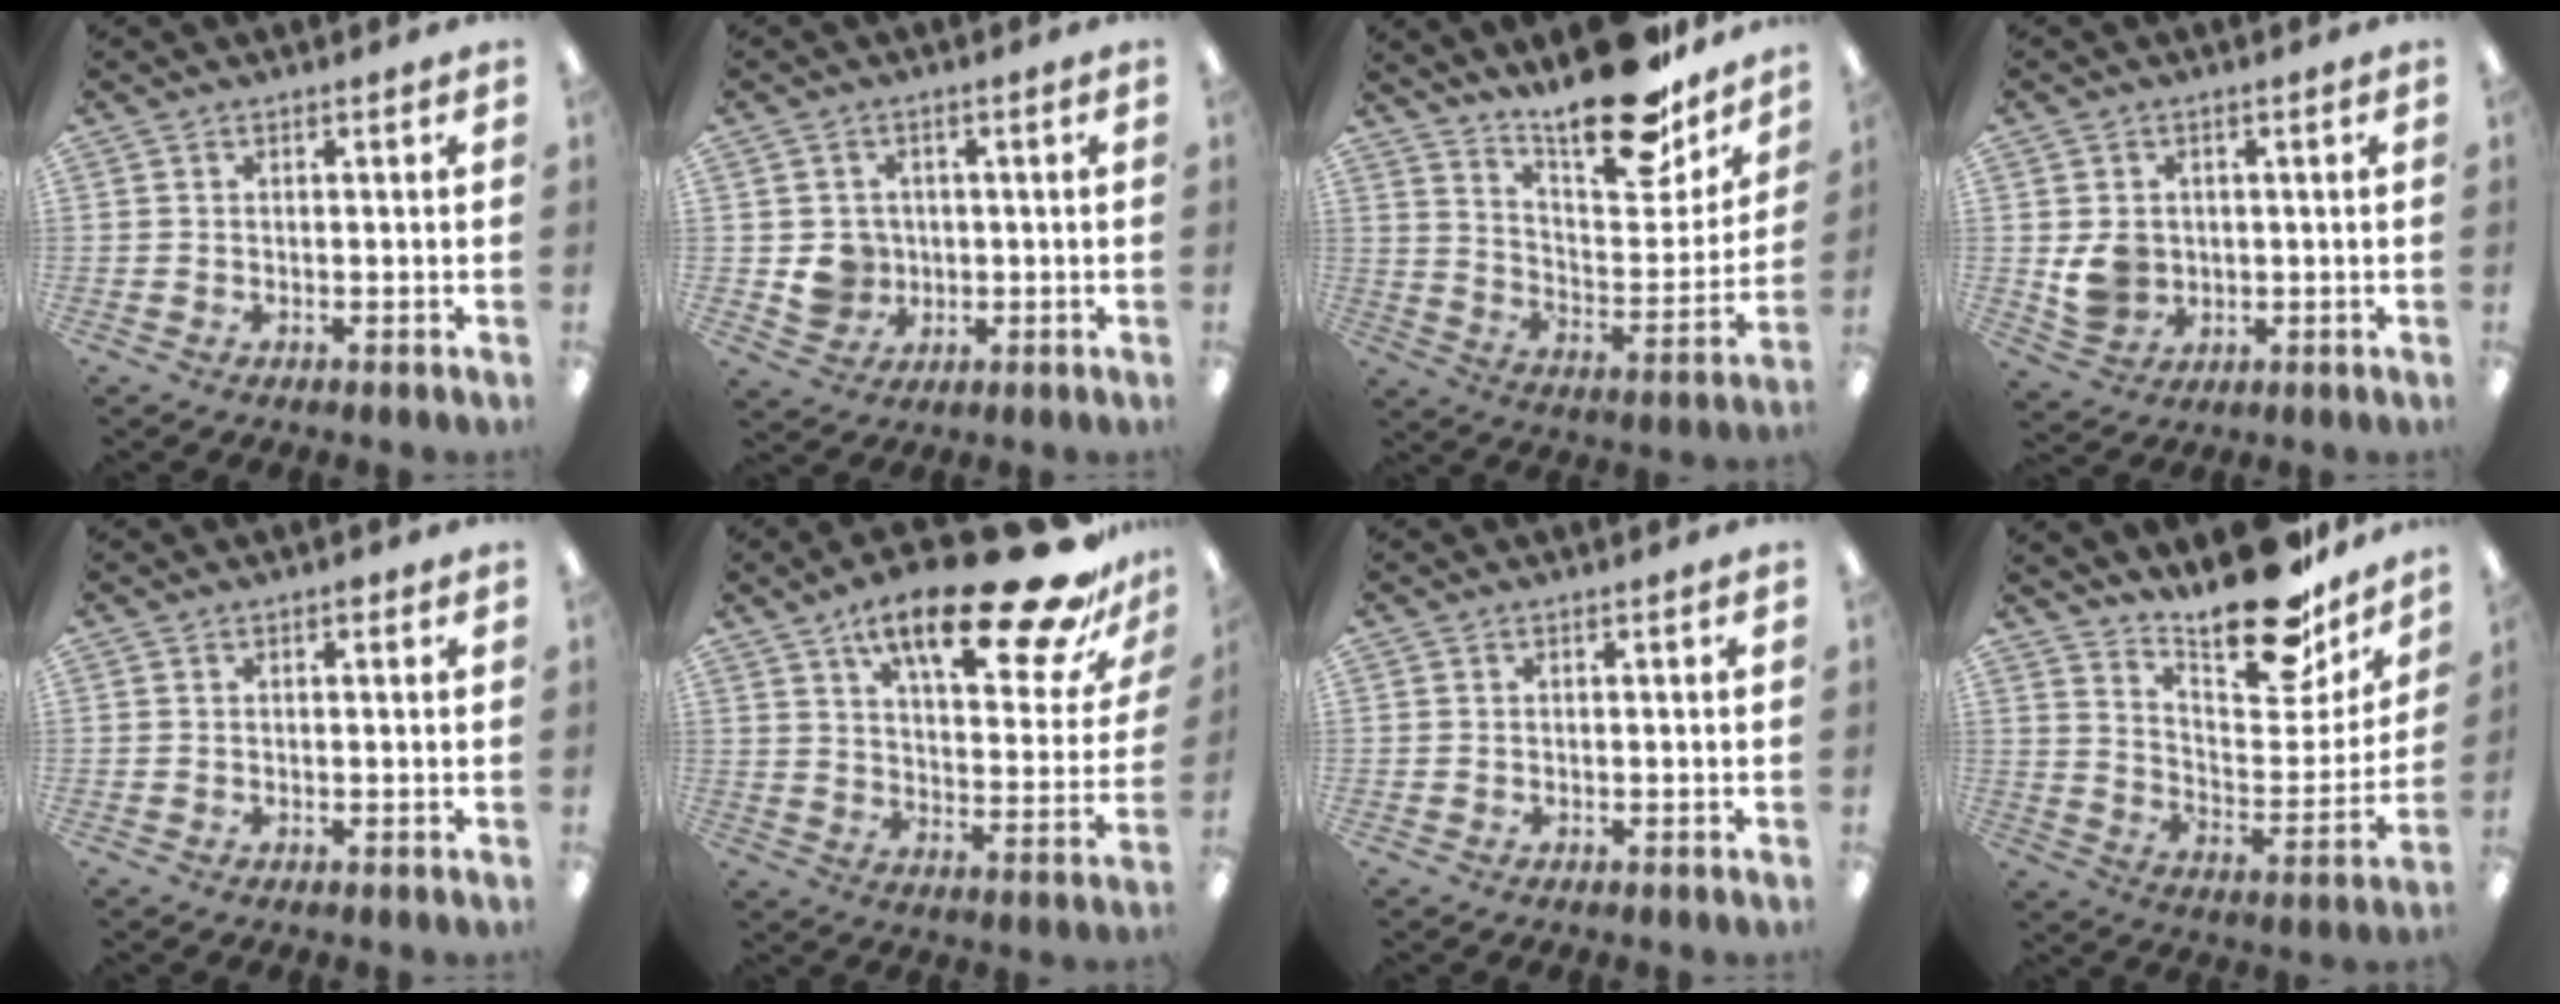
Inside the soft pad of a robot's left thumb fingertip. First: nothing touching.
{"total": 5.7, "force": [0.3, 5.6, 1.2], "torque": [-0.012, 0.006, 0.011]}
{"total": 22.4, "force": [17.5, 7.6, 11.7], "torque": [-0.163, -0.124, 0.293]}
{"total": 5.8, "force": [0.7, 5.3, 2.3], "torque": [-0.027, 0.005, 0.016]}
{"total": 1.0, "force": [0.6, 0.5, 0.6], "torque": [-0.006, 0.000, 0.008]}
{"total": 26.0, "force": [17.2, 7.4, 18.0], "torque": [-0.264, -0.108, 0.271]}
{"total": 0.0}
{"total": 22.7, "force": [18.4, 7.8, 10.9], "torque": [-0.144, -0.134, 0.309]}